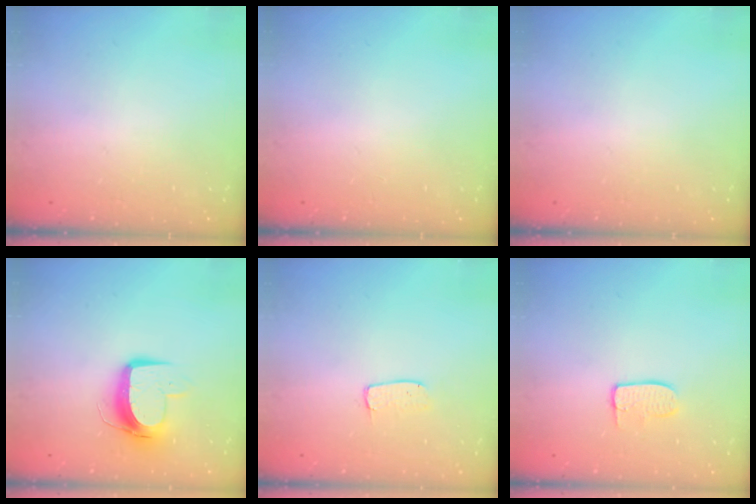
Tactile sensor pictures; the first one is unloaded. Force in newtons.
{"total": 0.0}
{"total": 0.0}
{"total": 10.6, "press": 10.6, "slide": 0.9}
{"total": 4.0, "press": 4.0, "slide": 0.3}
{"total": 7.2, "press": 7.1, "slide": 0.4}